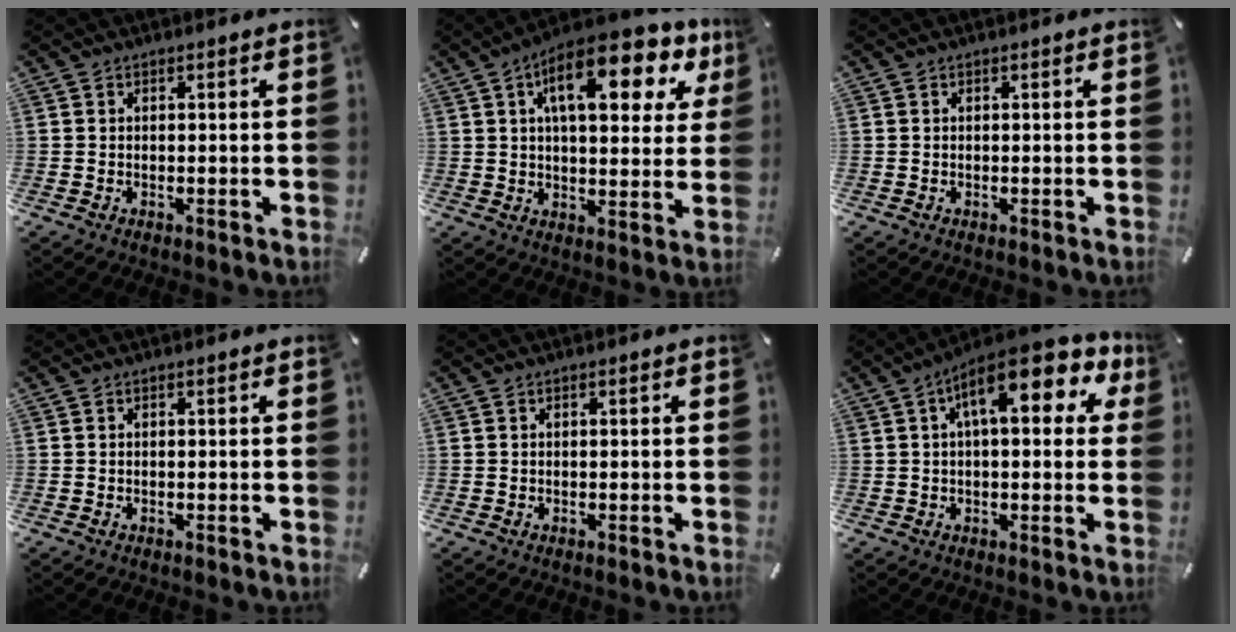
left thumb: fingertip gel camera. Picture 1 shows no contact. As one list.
[{"total": 16.5, "force": [8.0, 7.1, 12.6], "torque": [-0.185, -0.025, 0.124]}, {"total": 0.0}, {"total": 0.0}, {"total": 0.0}, {"total": 14.1, "force": [5.5, 5.8, 11.6], "torque": [-0.168, -0.016, 0.088]}]